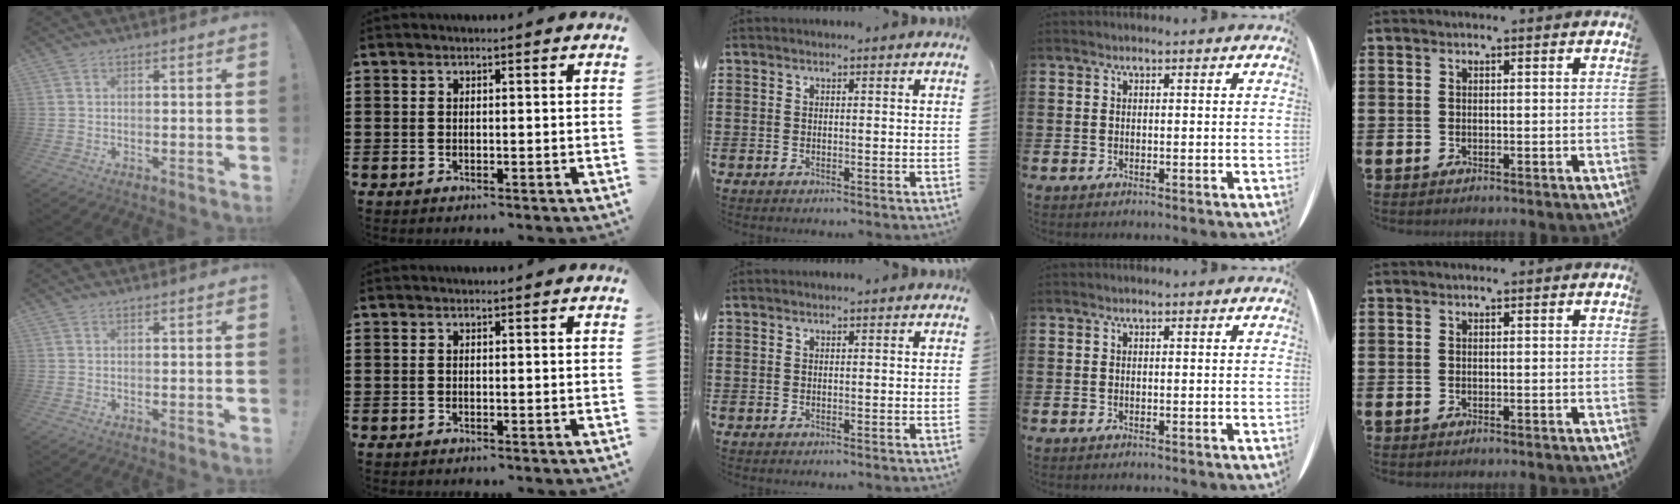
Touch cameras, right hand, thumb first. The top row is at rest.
{}